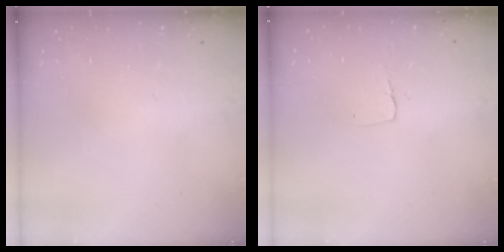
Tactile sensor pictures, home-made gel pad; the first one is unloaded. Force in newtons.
{"total": 2.9, "press": 2.9, "slide": 0.2}